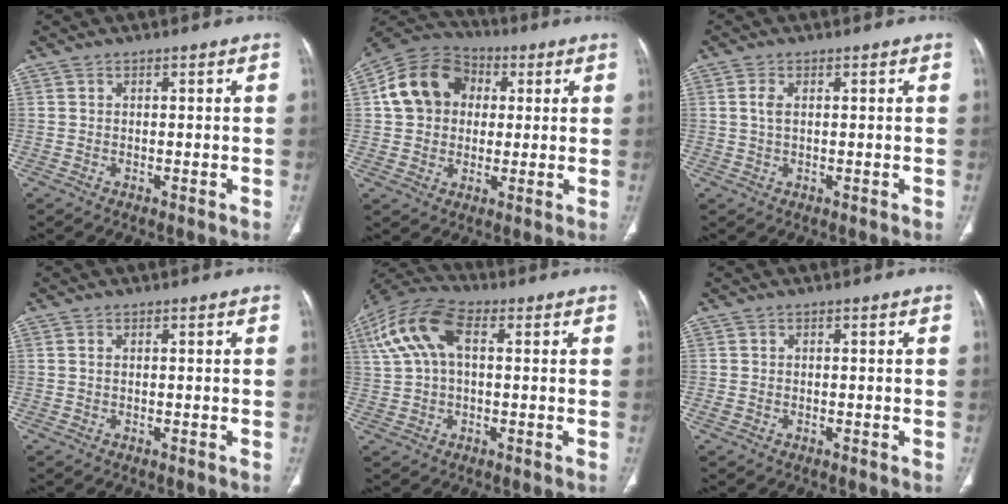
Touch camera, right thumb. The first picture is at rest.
{"total": 13.8, "force": [2.3, 11.4, 7.4], "torque": [-0.120, 0.018, 0.030]}
{"total": 2.2, "force": [0.5, 1.1, 1.8], "torque": [-0.046, 0.006, 0.012]}
{"total": 0.5, "force": [0.1, 0.3, 0.4], "torque": [-0.013, 0.007, 0.004]}
{"total": 12.5, "force": [3.1, 6.9, 10.0], "torque": [-0.216, 0.034, 0.054]}
{"total": 0.7, "force": [-0.2, 0.6, 0.4], "torque": [-0.012, -0.001, -0.002]}